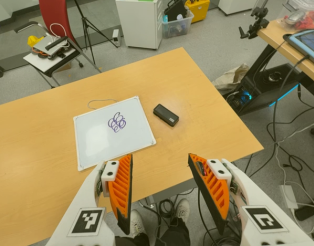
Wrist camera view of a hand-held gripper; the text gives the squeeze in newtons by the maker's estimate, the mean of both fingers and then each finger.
{"total": 0.0}